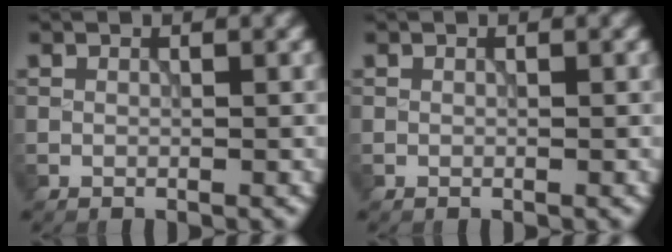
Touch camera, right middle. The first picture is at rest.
{"total": 0.0}